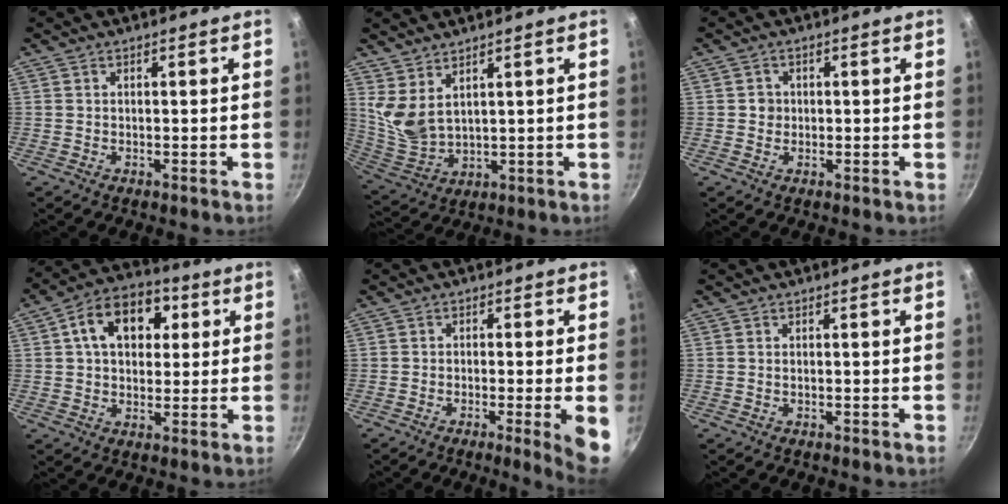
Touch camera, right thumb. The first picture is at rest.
{"total": 7.0, "force": [4.4, 3.3, 4.4], "torque": [-0.079, -0.049, 0.104]}
{"total": 1.8, "force": [0.0, 1.8, 0.5], "torque": [0.002, 0.004, -0.002]}
{"total": 13.4, "force": [3.8, 9.3, 8.9], "torque": [-0.109, 0.013, 0.045]}
{"total": 6.7, "force": [-2.0, 0.3, 6.4], "torque": [-0.090, 0.003, -0.028]}
{"total": 0.0}